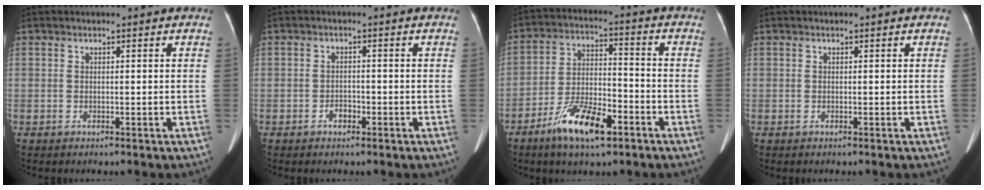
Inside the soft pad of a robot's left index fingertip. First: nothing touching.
{"total": 1.5, "force": [-0.9, 0.9, 0.7], "torque": [-0.010, 0.004, -0.014]}
{"total": 10.7, "force": [-6.3, 3.4, 8.0], "torque": [-0.156, -0.001, -0.111]}
{"total": 0.0}